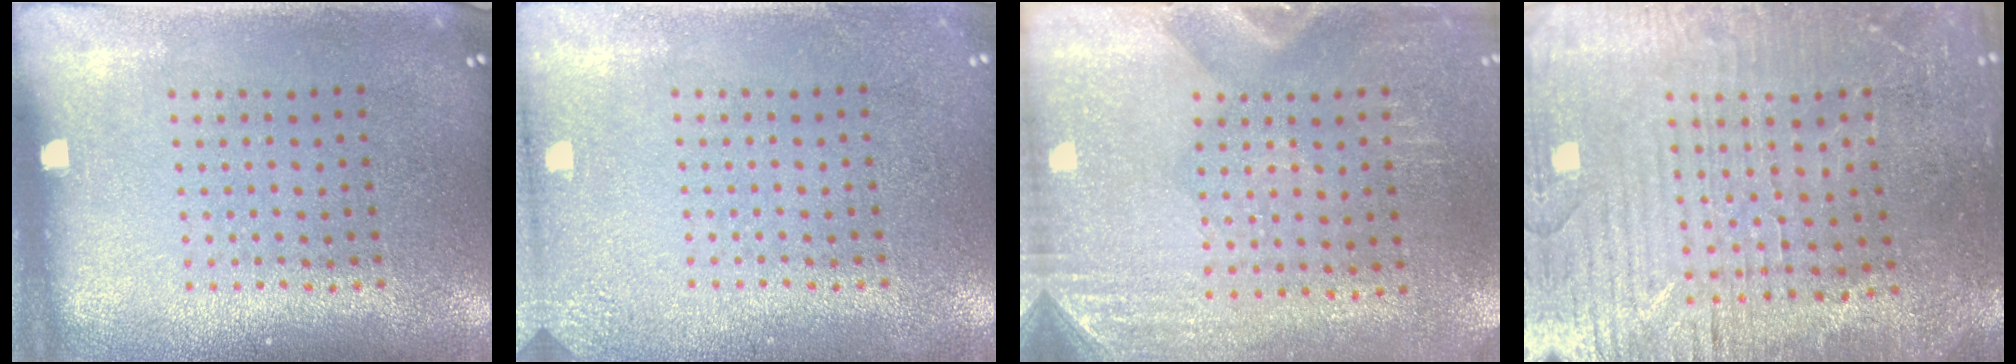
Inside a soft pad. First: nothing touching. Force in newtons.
{"total": 1.9, "press": 1.9, "slide": 0.2}
{"total": 2.8, "press": 2.5, "slide": 1.3}
{"total": 2.7, "press": 2.6, "slide": 0.6}